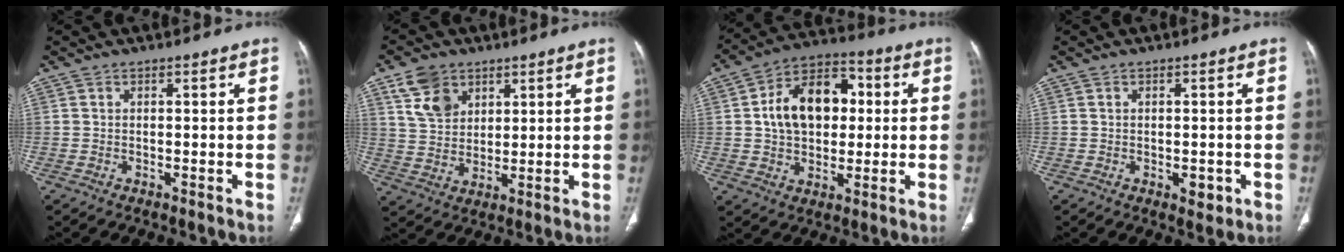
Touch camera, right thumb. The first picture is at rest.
{"total": 8.2, "force": [4.5, 5.8, 3.8], "torque": [-0.051, -0.020, 0.091]}
{"total": 15.4, "force": [1.9, 10.5, 11.0], "torque": [-0.148, 0.020, 0.025]}
{"total": 2.4, "force": [-0.7, 1.4, 1.8], "torque": [-0.013, 0.000, -0.005]}